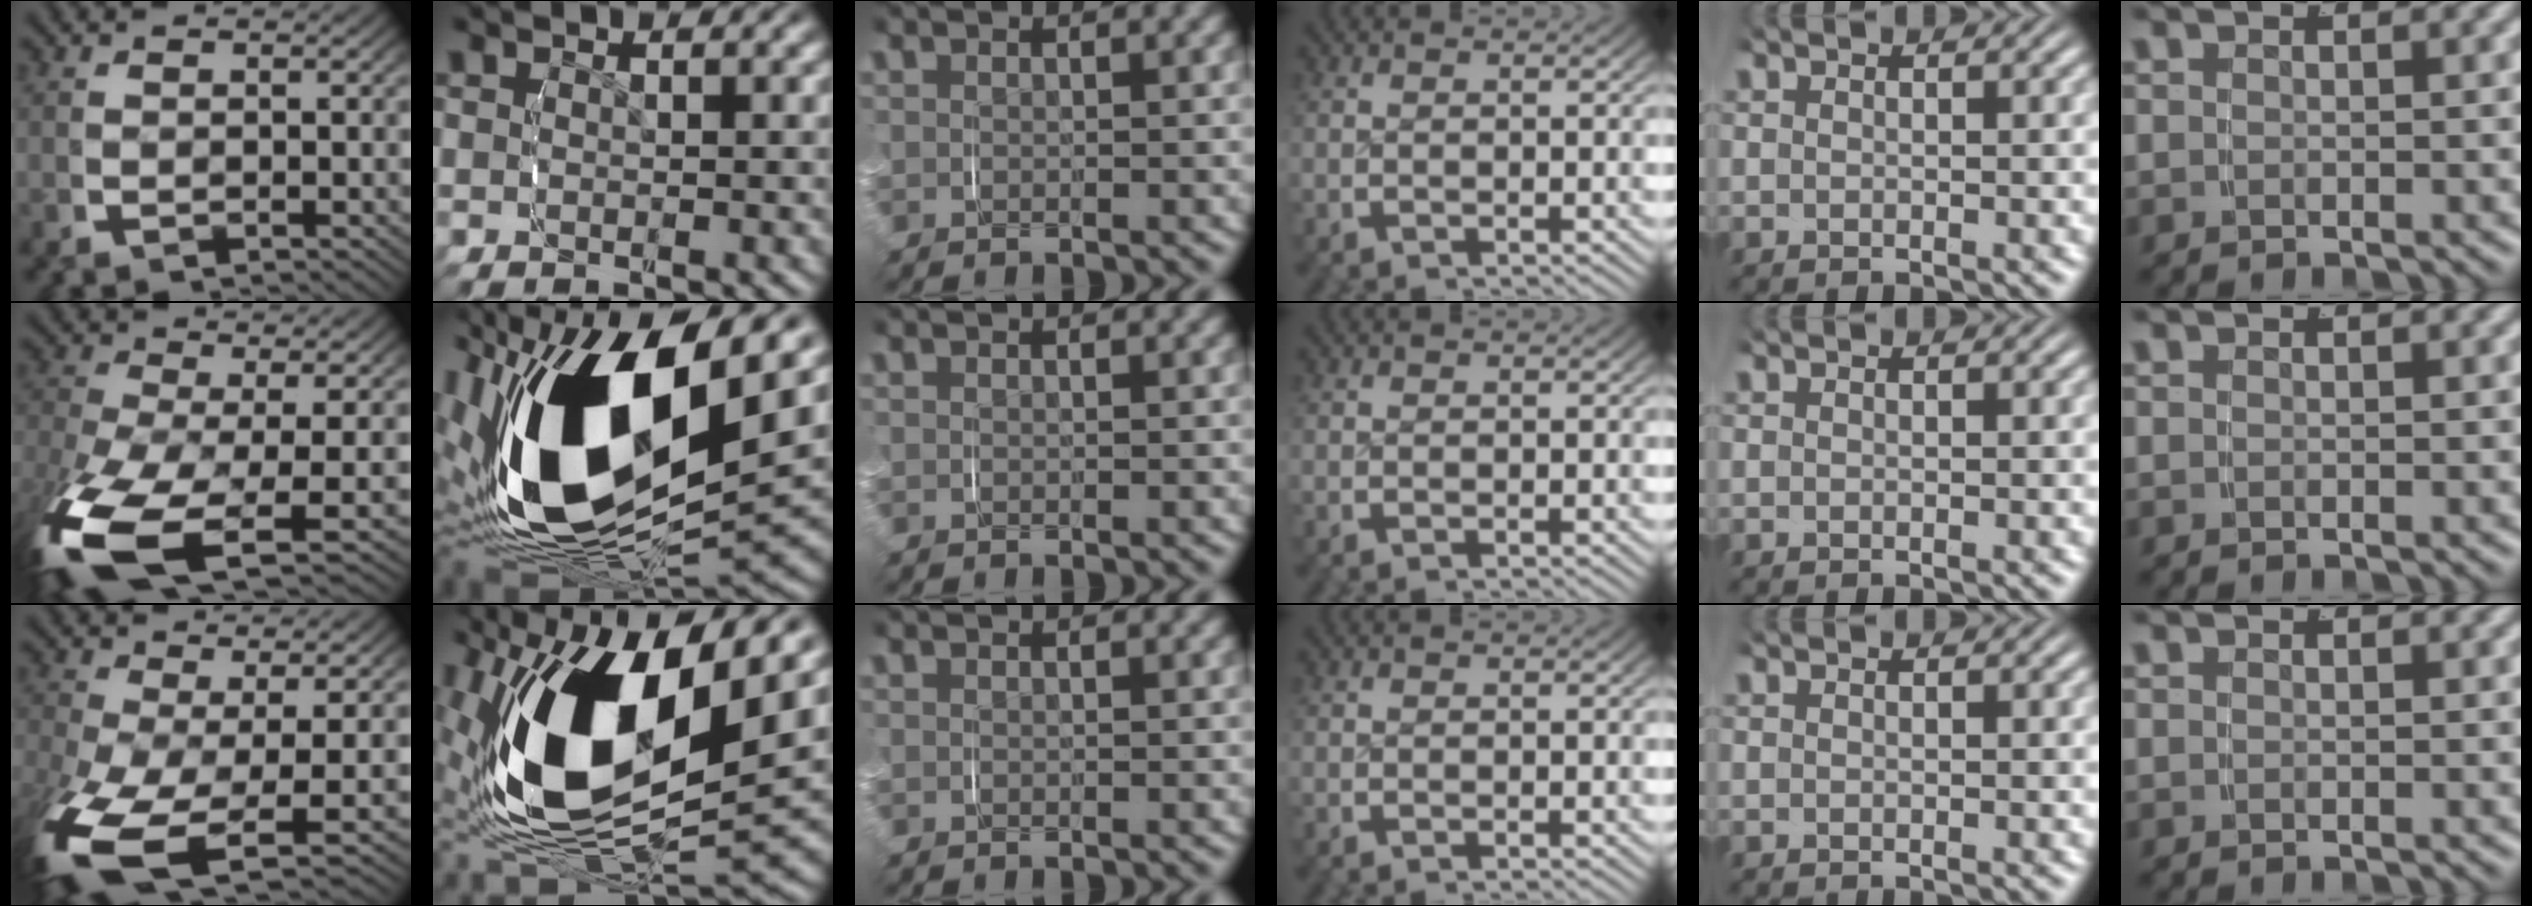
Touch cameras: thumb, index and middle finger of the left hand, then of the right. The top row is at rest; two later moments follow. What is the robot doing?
{"motion": "grasp_and_lifting", "object": "knife"}